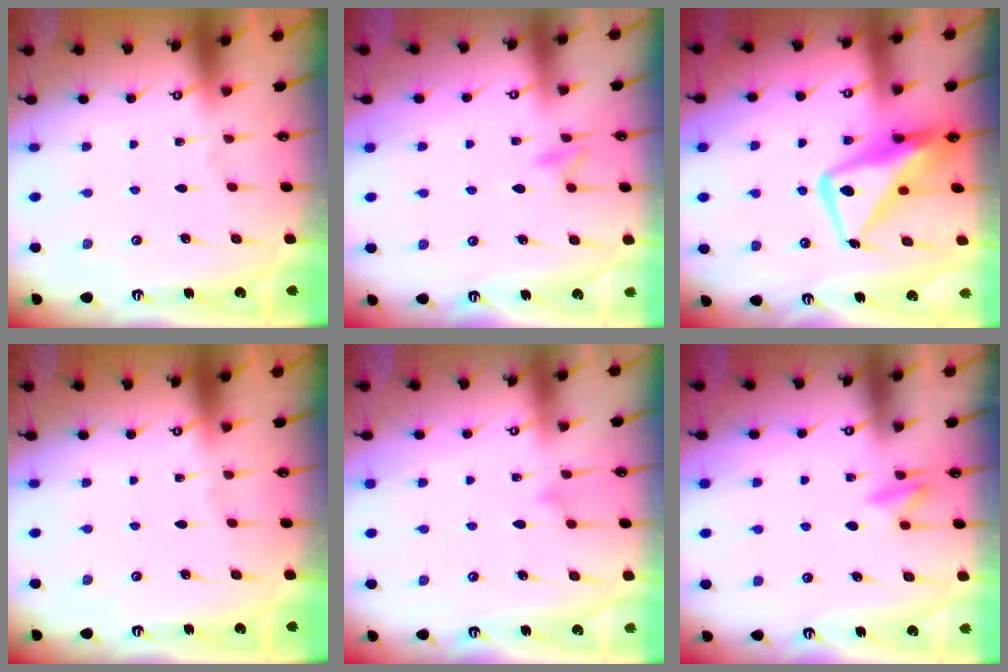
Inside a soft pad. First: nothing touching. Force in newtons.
{"total": 9.3, "press": 9.3, "slide": 0.9}
{"total": 14.5, "press": 14.5, "slide": 1.5}
{"total": 0.0}
{"total": 9.7, "press": 9.7, "slide": 0.2}
{"total": 8.2, "press": 8.1, "slide": 1.2}